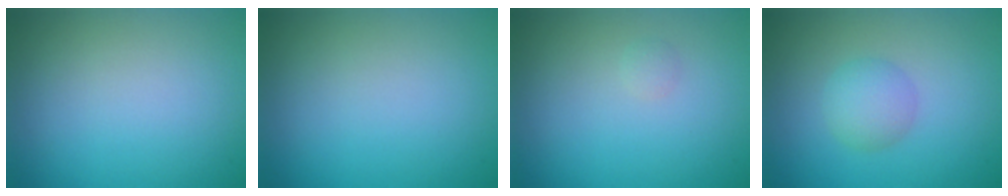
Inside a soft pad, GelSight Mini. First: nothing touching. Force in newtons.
{"total": 0.0}
{"total": 0.6, "press": 0.6, "slide": 0.0}
{"total": 2.4, "press": 2.4, "slide": 0.0}